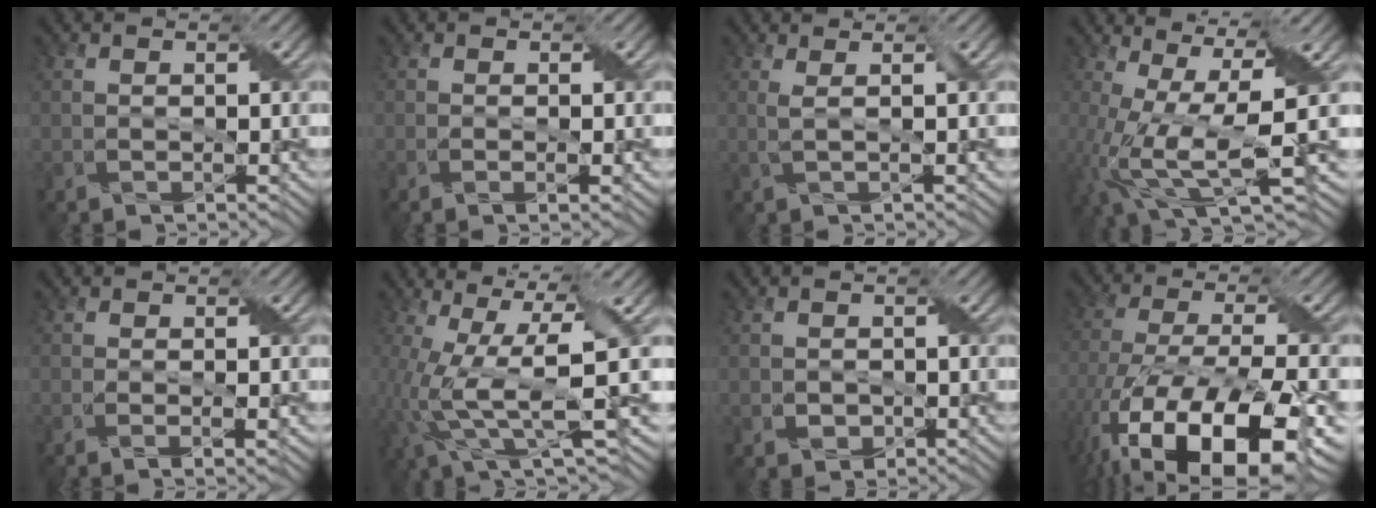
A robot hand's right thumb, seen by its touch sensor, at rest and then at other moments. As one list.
[{"total": 1.1, "force": [-0.4, 0.2, 1.0], "torque": [-0.022, 0.001, -0.009]}, {"total": 1.9, "force": [0.5, 0.5, 1.8], "torque": [-0.034, 0.000, 0.003]}, {"total": 14.5, "force": [-2.1, 3.9, 13.8], "torque": [-0.280, -0.013, -0.015]}, {"total": 1.4, "force": [-0.4, 0.2, 1.3], "torque": [-0.029, 0.000, -0.009]}, {"total": 13.2, "force": [-1.6, 3.7, 12.6], "torque": [-0.258, -0.007, -0.006]}, {"total": 1.4, "force": [-0.5, 1.2, 0.5], "torque": [-0.016, -0.007, -0.002]}, {"total": 19.9, "force": [-11.2, 7.8, 14.4], "torque": [-0.260, -0.045, -0.155]}]